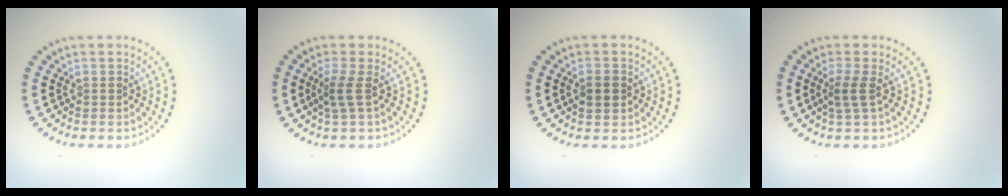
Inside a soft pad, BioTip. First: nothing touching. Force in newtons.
{"total": 1.9, "press": 1.3, "slide": 1.4}
{"total": 1.7, "press": 1.7, "slide": 0.3}
{"total": 1.9, "press": 1.3, "slide": 1.3}